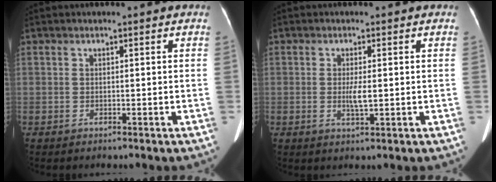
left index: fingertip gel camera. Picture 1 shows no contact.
{"total": 2.6, "force": [-0.1, 0.5, 2.5], "torque": [-0.051, -0.004, -0.001]}